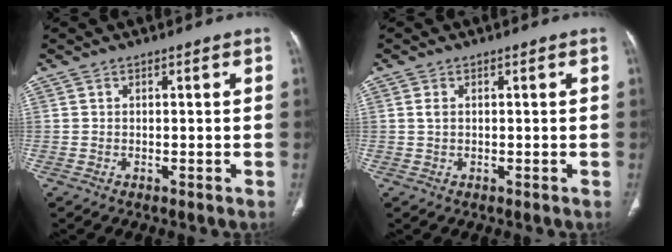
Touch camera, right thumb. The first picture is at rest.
{"total": 1.2, "force": [0.1, 0.8, 0.9], "torque": [-0.017, 0.002, 0.001]}